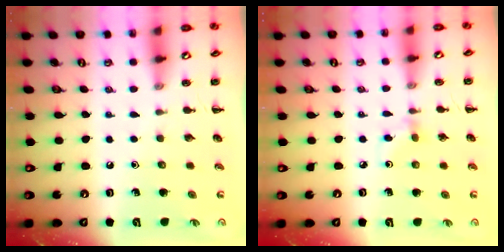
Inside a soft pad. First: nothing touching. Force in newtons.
{"total": 2.7, "press": 2.4, "slide": 1.1}